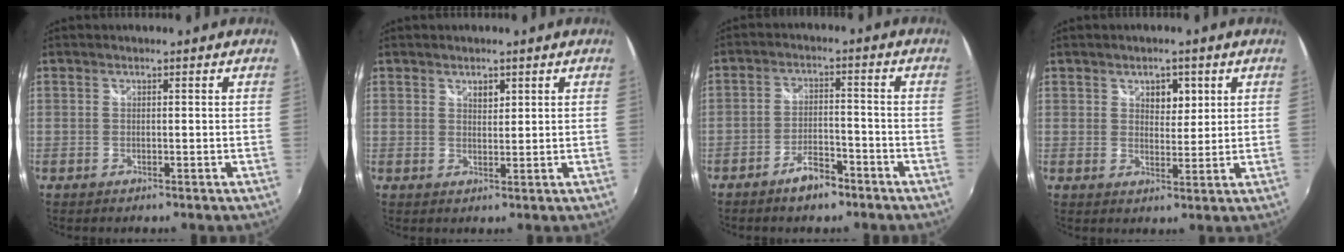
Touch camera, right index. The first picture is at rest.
{"total": 2.0, "force": [1.2, 1.2, 1.0], "torque": [-0.012, 0.003, 0.021]}
{"total": 5.7, "force": [-4.2, 2.0, 3.3], "torque": [-0.073, 0.006, -0.066]}
{"total": 4.1, "force": [1.9, 2.6, 2.5], "torque": [-0.032, 0.005, 0.031]}